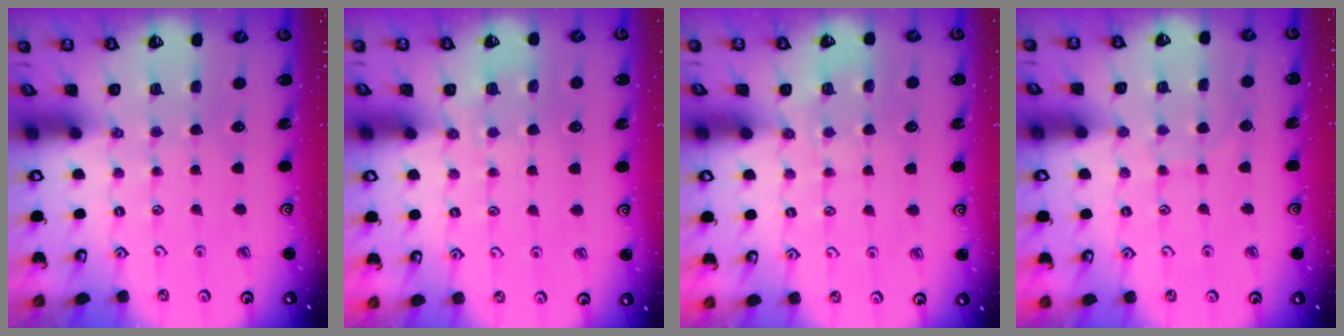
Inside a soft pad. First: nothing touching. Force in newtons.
{"total": 4.3, "press": 4.2, "slide": 0.9}
{"total": 5.6, "press": 5.5, "slide": 0.9}
{"total": 6.2, "press": 6.1, "slide": 0.6}